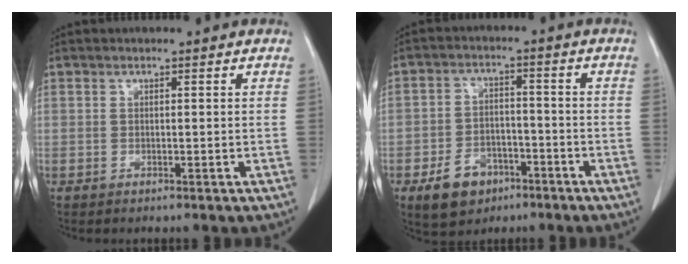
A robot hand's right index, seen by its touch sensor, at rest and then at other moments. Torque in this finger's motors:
{"motor_torque": [-0.29, -0.20, -0.80, -0.21]}